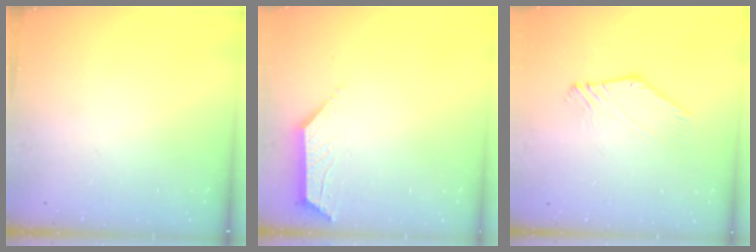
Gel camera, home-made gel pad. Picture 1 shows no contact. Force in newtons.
{"total": 2.9, "press": 2.8, "slide": 0.5}
{"total": 1.1, "press": 1.1, "slide": 0.2}